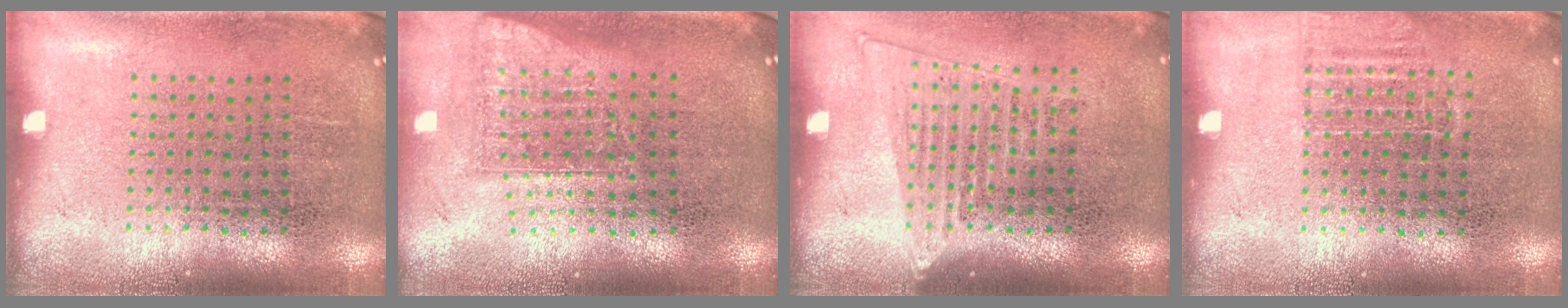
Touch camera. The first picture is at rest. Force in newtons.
{"total": 1.7, "press": 1.2, "slide": 1.1}
{"total": 1.4, "press": 1.2, "slide": 0.7}
{"total": 1.1, "press": 0.9, "slide": 0.5}